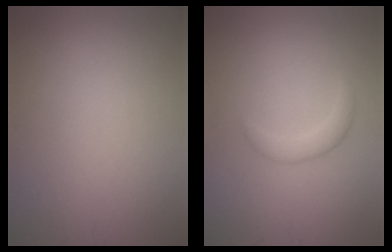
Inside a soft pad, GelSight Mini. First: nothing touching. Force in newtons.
{"total": 1.6, "press": 1.6, "slide": 0.1}